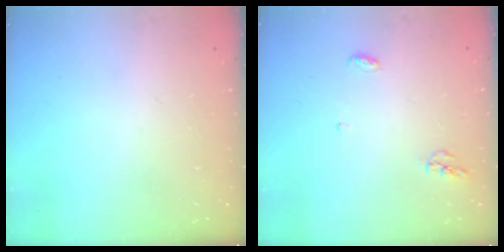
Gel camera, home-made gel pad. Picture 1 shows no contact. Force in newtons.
{"total": 4.2, "press": 4.1, "slide": 0.9}